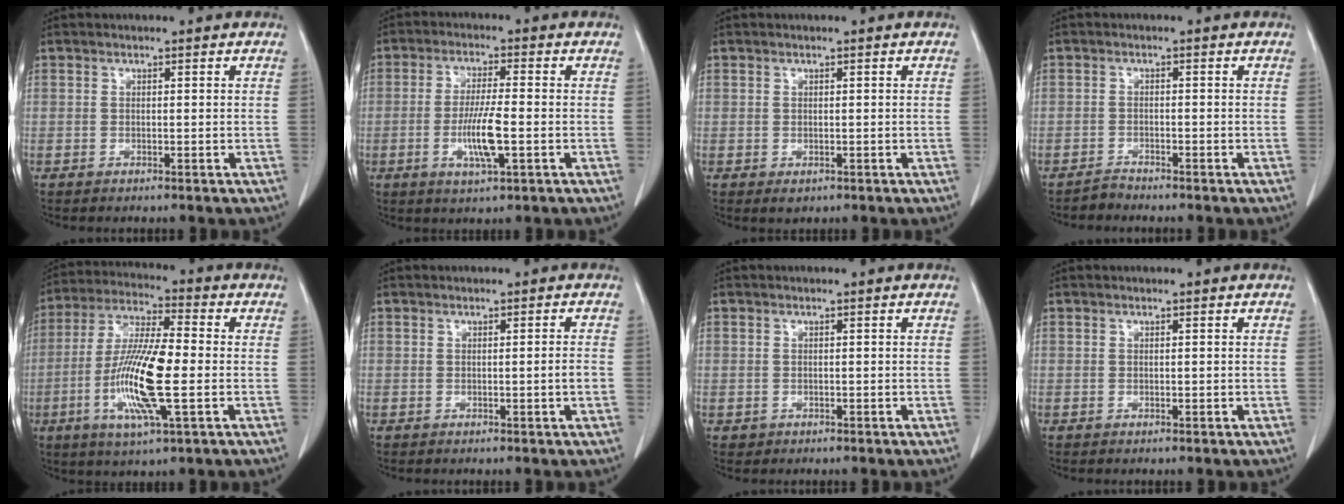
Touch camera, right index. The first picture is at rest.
{"total": 7.2, "force": [-1.8, 0.7, 7.0], "torque": [-0.135, -0.009, -0.034]}
{"total": 1.3, "force": [-0.6, 1.0, 0.5], "torque": [-0.007, 0.001, -0.001]}
{"total": 1.5, "force": [-1.5, 0.1, -0.2], "torque": [0.004, -0.003, -0.027]}
{"total": 14.5, "force": [-2.9, 1.8, 14.1], "torque": [-0.284, -0.011, -0.058]}
{"total": 1.4, "force": [-0.4, -0.3, 1.3], "torque": [-0.019, -0.002, -0.006]}
{"total": 0.8, "force": [-0.2, 0.8, 0.0], "torque": [-0.002, 0.005, 0.001]}
{"total": 0.0}